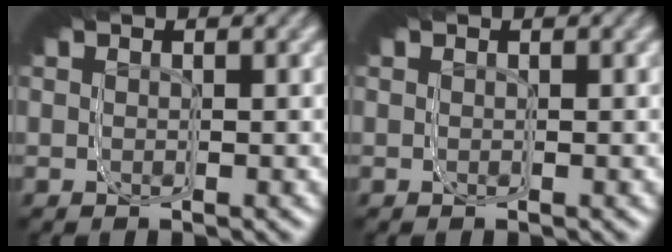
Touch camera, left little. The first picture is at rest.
{"total": 0.0}